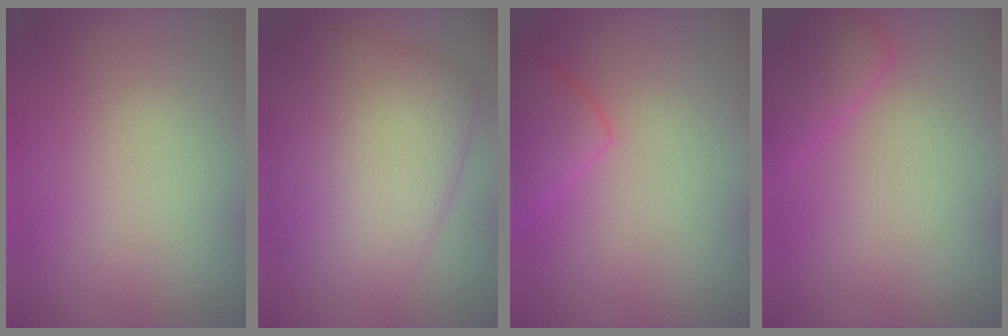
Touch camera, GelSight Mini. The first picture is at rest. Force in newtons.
{"total": 8.0, "press": 8.0, "slide": 0.2}
{"total": 2.9, "press": 2.9, "slide": 0.2}
{"total": 2.9, "press": 2.9, "slide": 0.1}